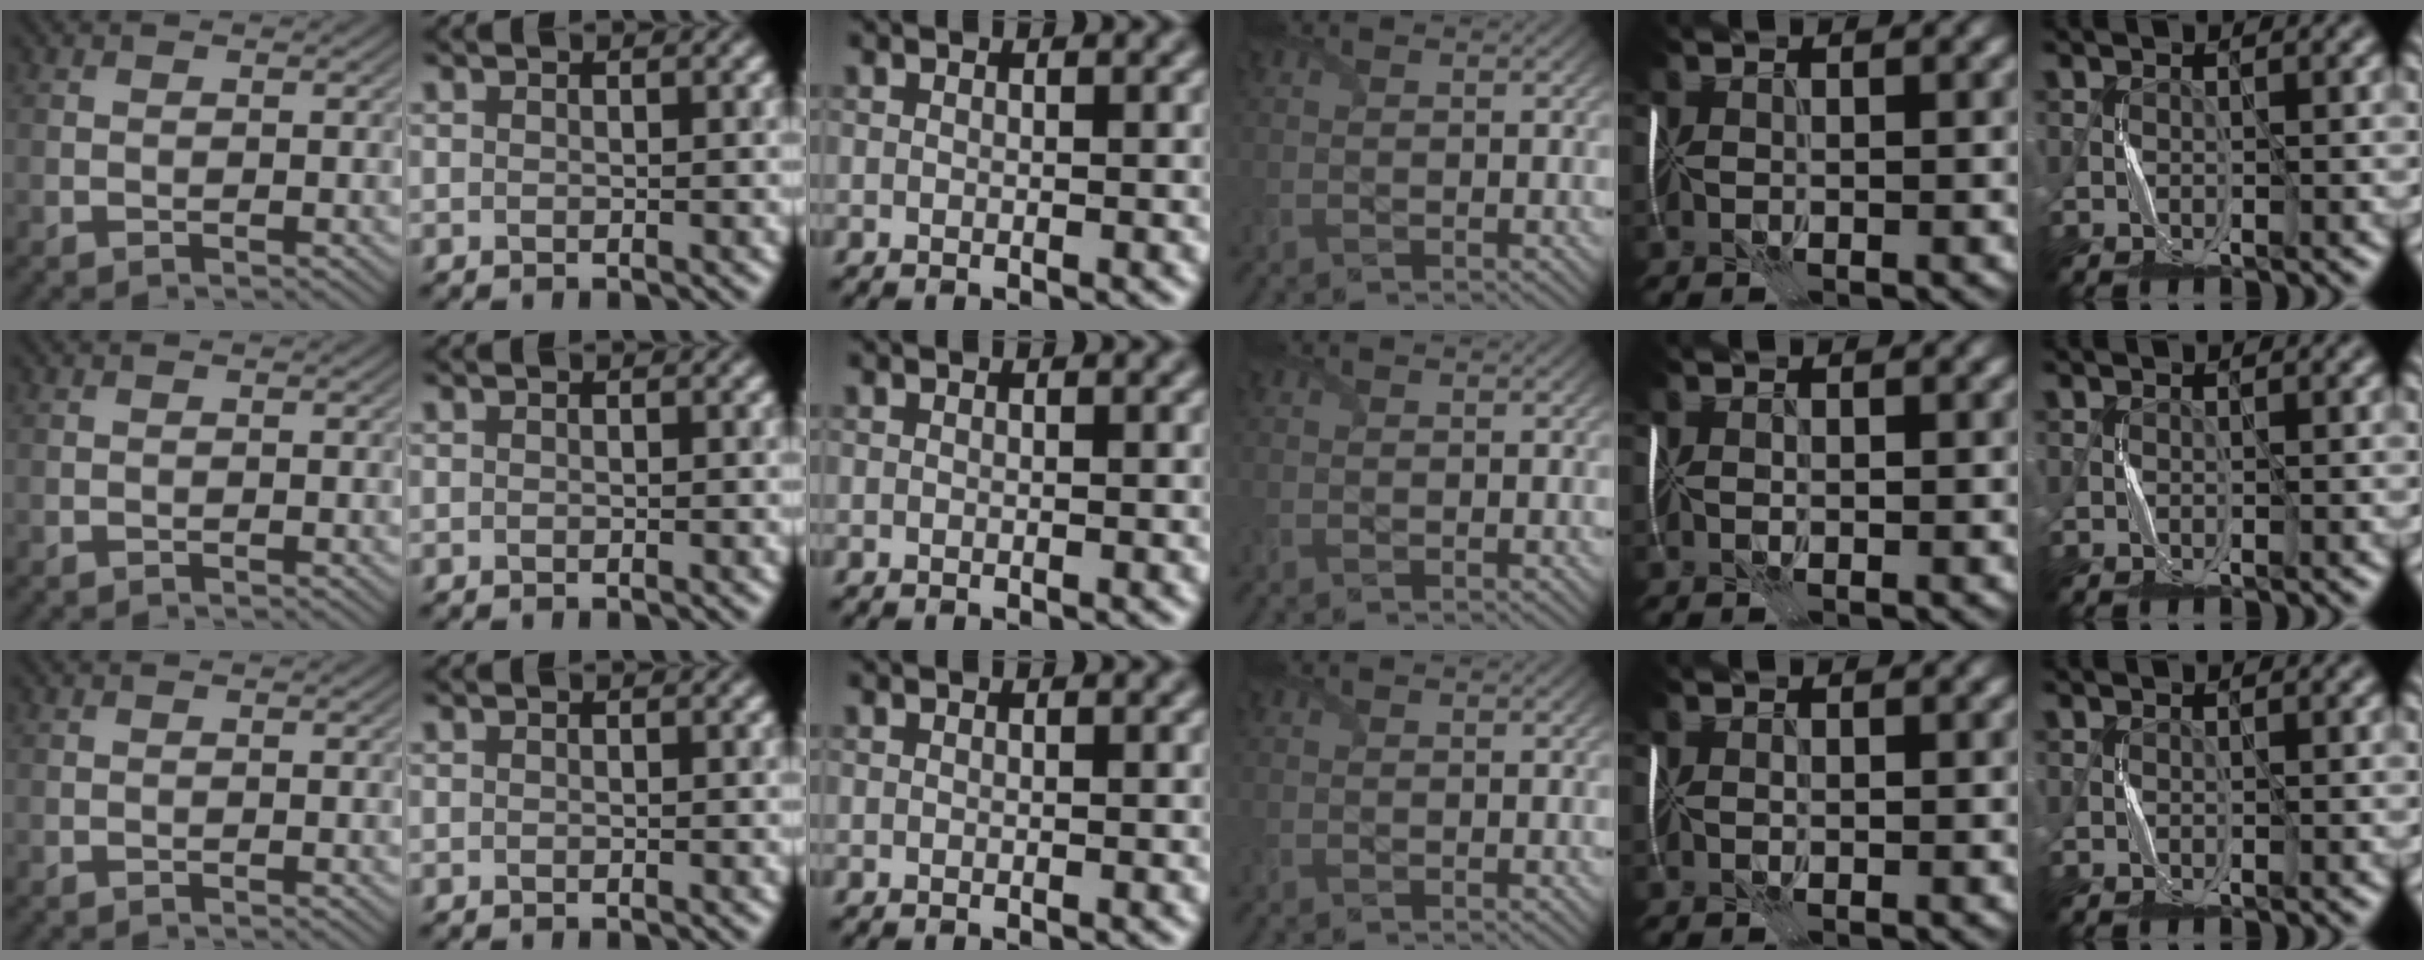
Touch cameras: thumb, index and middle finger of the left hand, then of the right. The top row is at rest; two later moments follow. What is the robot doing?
{"motion": "fold", "object": "plastic wrap"}